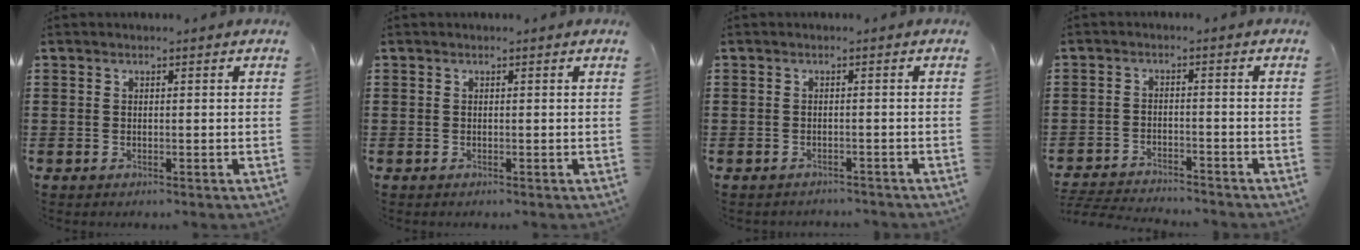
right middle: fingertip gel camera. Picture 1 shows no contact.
{"total": 0.0}
{"total": 1.0, "force": [-1.0, 0.1, 0.0], "torque": [-0.003, 0.001, -0.022]}
{"total": 3.7, "force": [-3.6, 0.2, 0.2], "torque": [-0.014, -0.001, -0.081]}